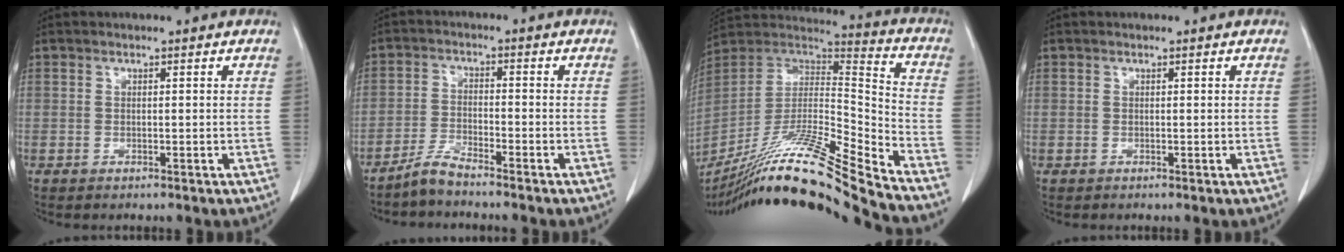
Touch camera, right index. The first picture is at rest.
{"total": 3.6, "force": [-3.4, 0.2, 1.2], "torque": [-0.026, -0.010, -0.068]}
{"total": 23.8, "force": [-19.4, -1.5, 13.6], "torque": [-0.247, -0.016, -0.350]}
{"total": 0.0}